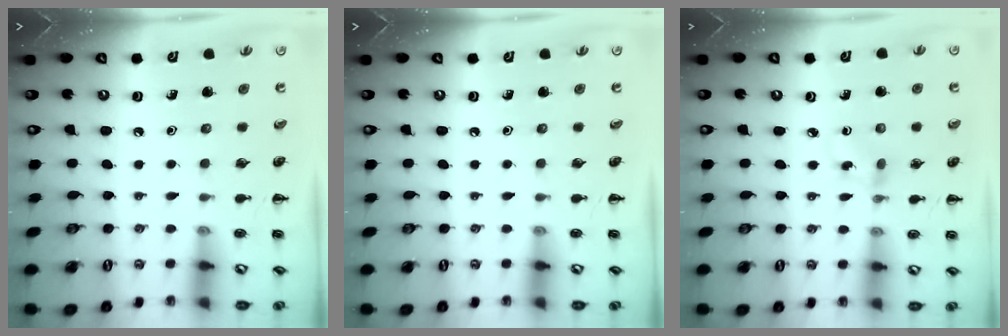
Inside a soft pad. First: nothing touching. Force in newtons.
{"total": 0.0}
{"total": 3.1, "press": 2.8, "slide": 1.3}